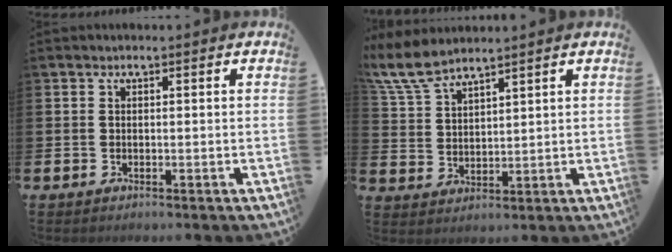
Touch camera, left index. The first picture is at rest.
{"total": 6.8, "force": [6.2, 1.4, 2.6], "torque": [-0.073, -0.019, 0.115]}